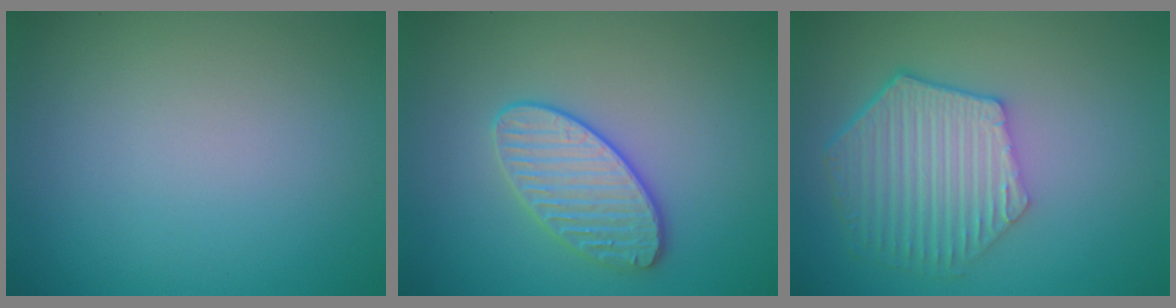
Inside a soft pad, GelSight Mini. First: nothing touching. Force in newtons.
{"total": 3.4, "press": 3.3, "slide": 0.7}
{"total": 6.6, "press": 5.1, "slide": 4.2}